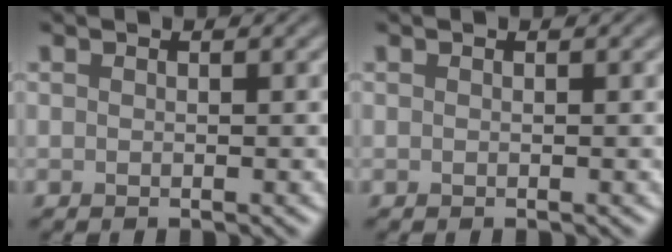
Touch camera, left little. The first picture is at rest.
{"total": 0.0}